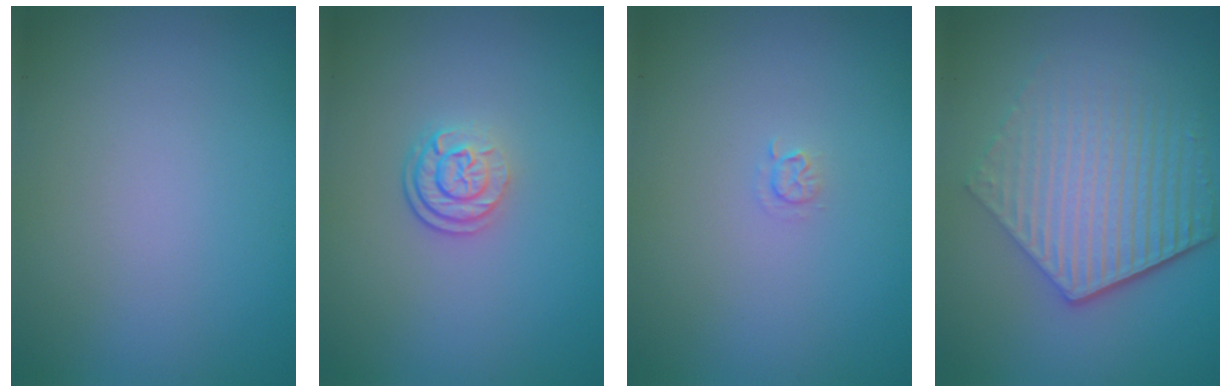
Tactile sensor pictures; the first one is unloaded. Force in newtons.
{"total": 2.5, "press": 1.9, "slide": 1.7}
{"total": 0.7, "press": 0.3, "slide": 0.6}
{"total": 6.1, "press": 4.4, "slide": 4.2}